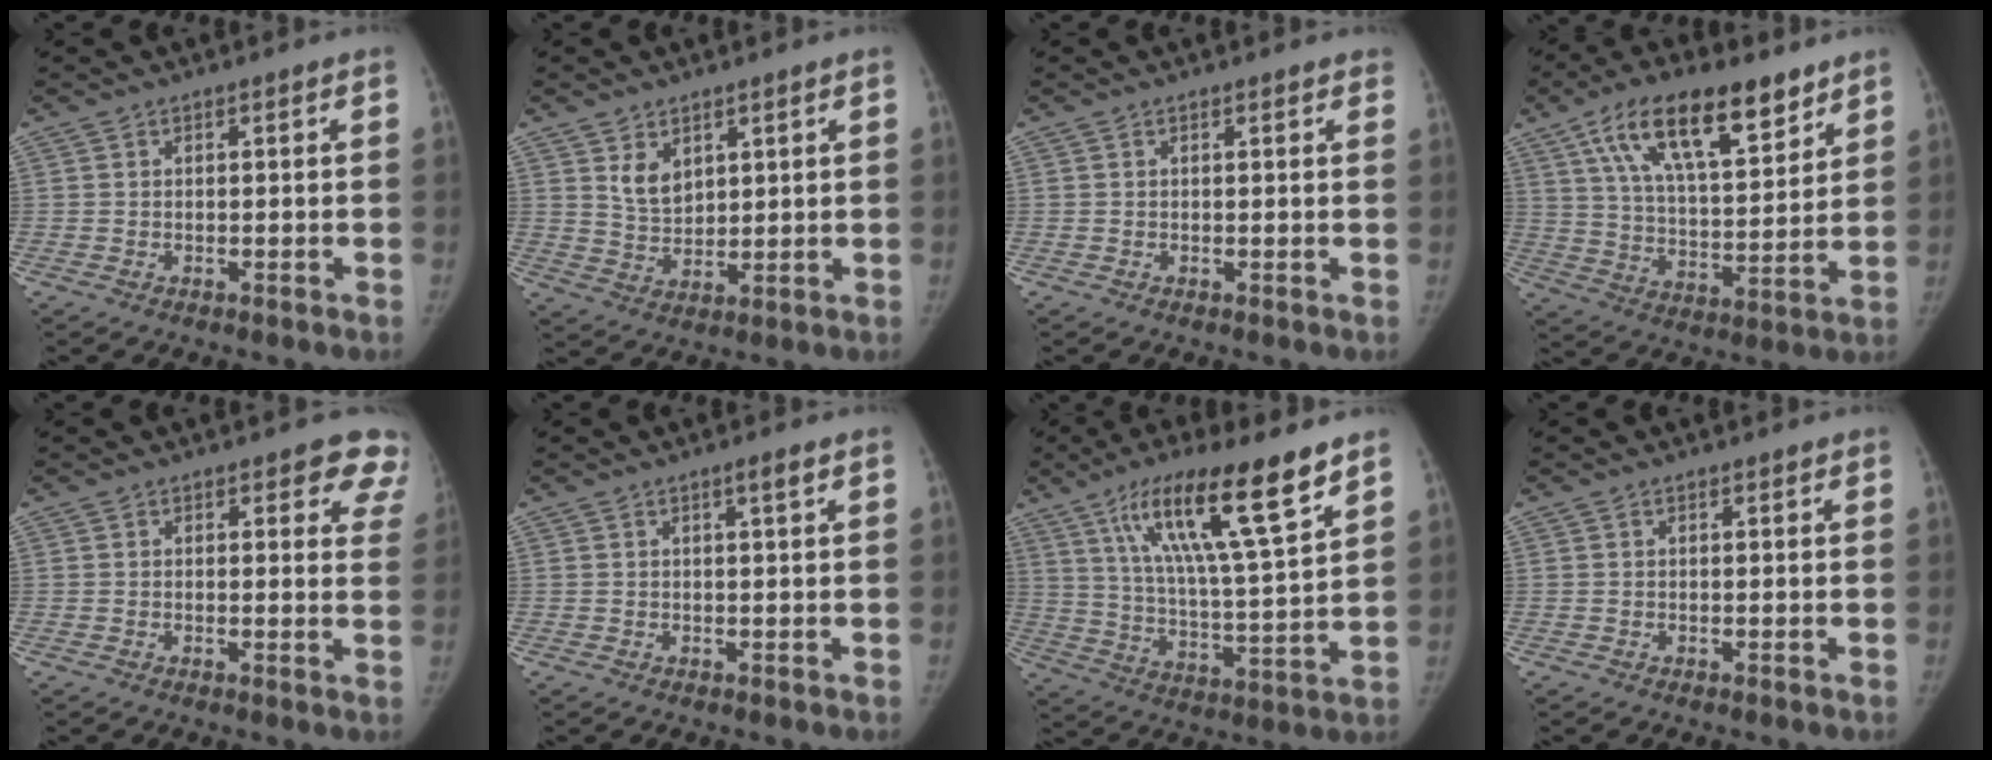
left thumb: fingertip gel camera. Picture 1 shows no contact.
{"total": 5.6, "force": [2.8, 3.7, 3.0], "torque": [-0.029, -0.025, 0.059]}
{"total": 1.4, "force": [1.1, 0.5, 0.7], "torque": [0.000, 0.002, 0.011]}
{"total": 19.8, "force": [11.5, 8.1, 13.9], "torque": [-0.203, -0.033, 0.202]}
{"total": 7.8, "force": [6.0, 3.6, 3.3], "torque": [0.016, -0.024, 0.044]}
{"total": 1.6, "force": [0.8, 0.1, 1.3], "torque": [-0.020, -0.003, 0.014]}
{"total": 20.0, "force": [11.9, 3.0, 15.8], "torque": [-0.255, -0.043, 0.210]}
{"total": 0.5, "force": [0.3, 0.3, 0.2], "torque": [0.002, -0.001, 0.002]}